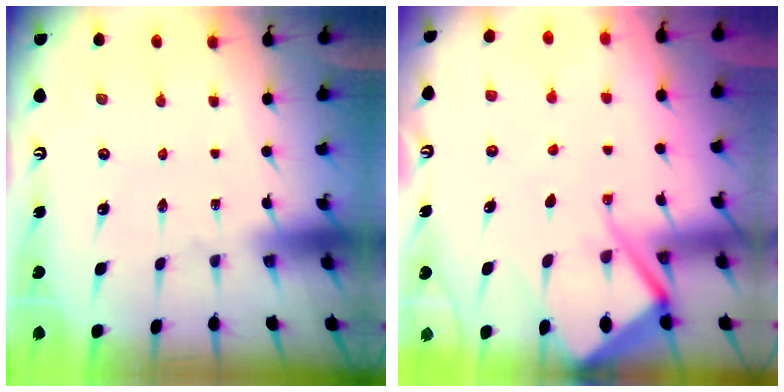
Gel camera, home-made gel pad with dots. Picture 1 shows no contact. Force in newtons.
{"total": 8.0, "press": 7.9, "slide": 1.0}